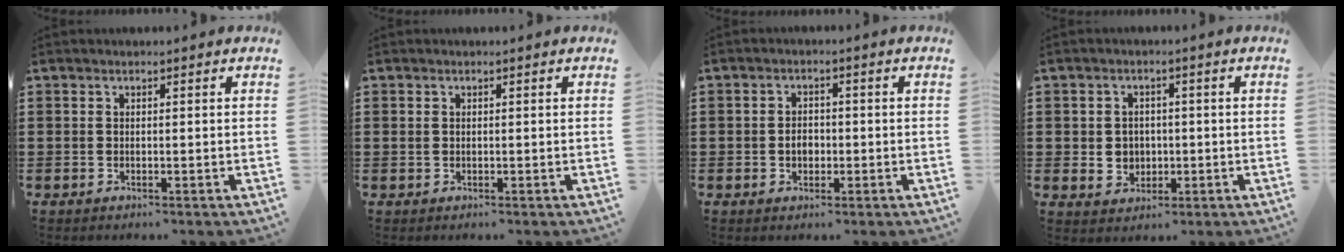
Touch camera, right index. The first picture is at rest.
{"total": 0.6, "force": [0.2, 0.5, 0.1], "torque": [-0.004, 0.003, 0.004]}
{"total": 2.5, "force": [-0.5, 1.8, 1.7], "torque": [-0.034, 0.004, -0.011]}
{"total": 3.0, "force": [-0.2, 2.9, 1.0], "torque": [-0.024, 0.003, -0.008]}